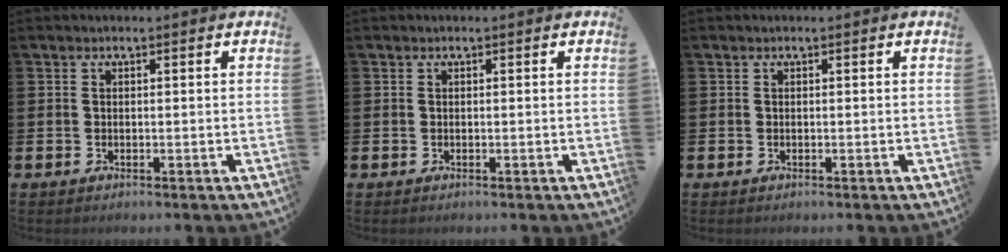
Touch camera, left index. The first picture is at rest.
{"total": 0.0}
{"total": 0.0}